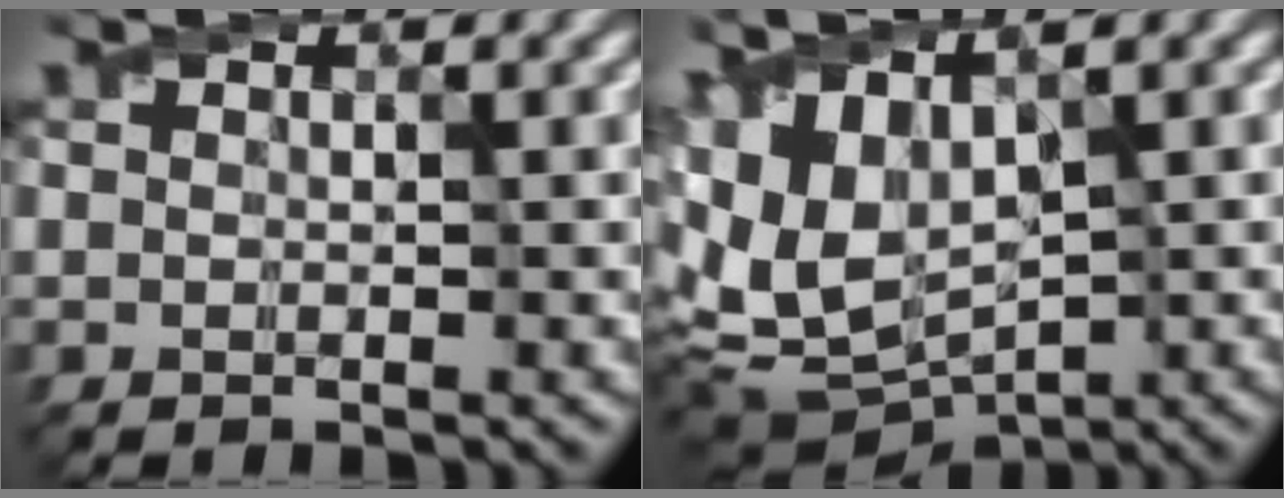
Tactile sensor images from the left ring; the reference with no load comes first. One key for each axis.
{"total": 8.9, "fx": 0.4, "fy": 5.9, "fz": 6.6, "tx": -0.151, "ty": -0.003, "tz": 0.043}